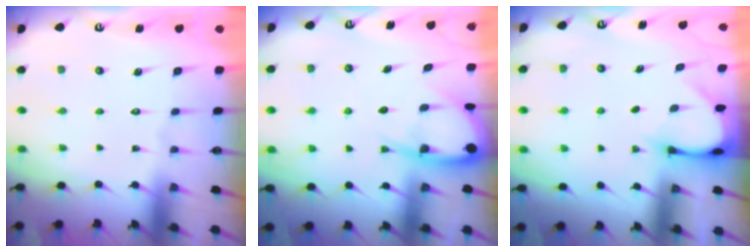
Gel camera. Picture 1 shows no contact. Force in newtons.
{"total": 7.0, "press": 6.9, "slide": 0.8}
{"total": 2.9, "press": 2.9, "slide": 0.2}